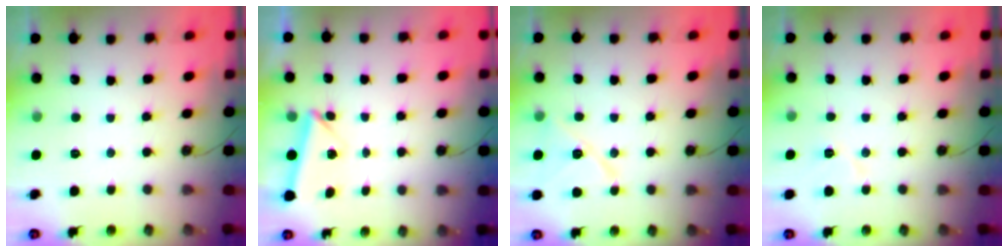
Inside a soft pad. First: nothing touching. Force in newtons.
{"total": 3.6, "press": 3.5, "slide": 1.0}
{"total": 12.1, "press": 12.0, "slide": 0.9}
{"total": 5.5, "press": 5.4, "slide": 0.9}